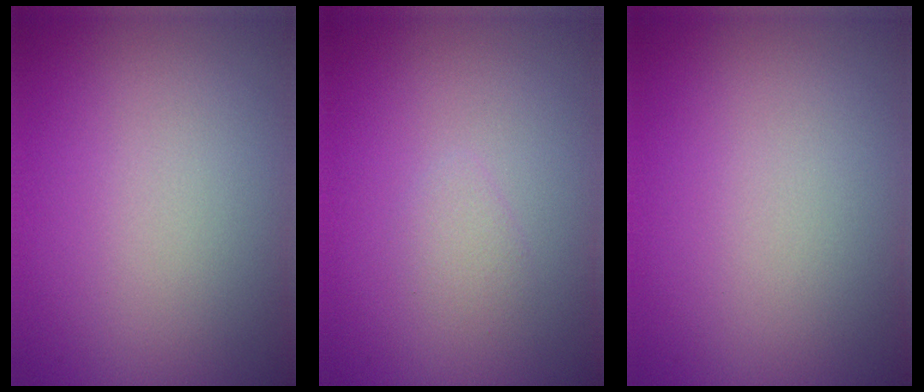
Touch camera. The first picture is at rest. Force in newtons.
{"total": 0.9, "press": 0.9, "slide": 0.1}
{"total": 0.0}